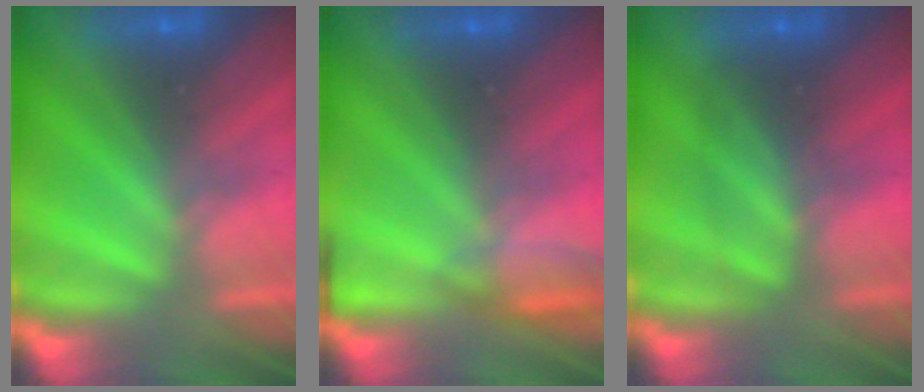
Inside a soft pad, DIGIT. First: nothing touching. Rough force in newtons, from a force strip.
{"total": 5.2}
{"total": 2.4}